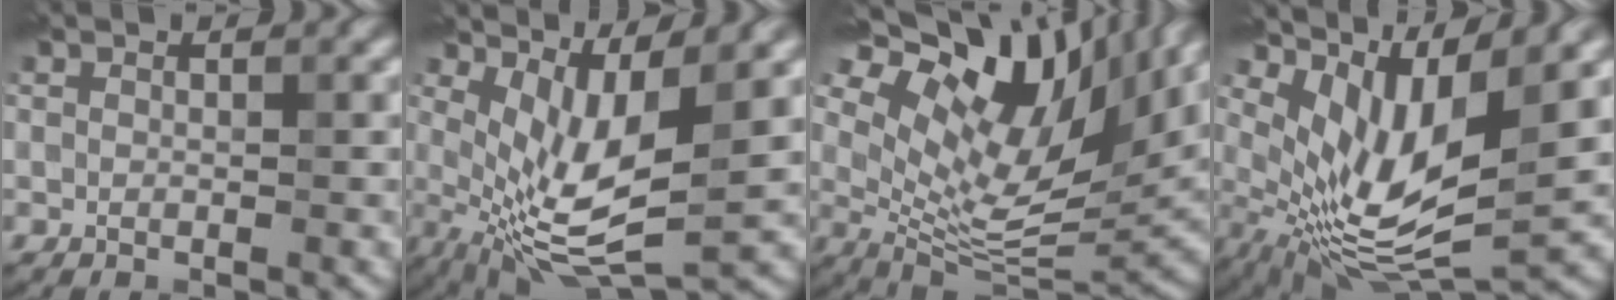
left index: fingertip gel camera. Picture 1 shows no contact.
{"total": 7.2, "force": [1.5, 2.5, 6.6], "torque": [-0.132, -0.016, 0.031]}
{"total": 15.6, "force": [6.7, 7.2, 12.1], "torque": [-0.234, 0.022, 0.124]}
{"total": 9.3, "force": [2.3, 3.9, 8.2], "torque": [-0.163, -0.019, 0.050]}